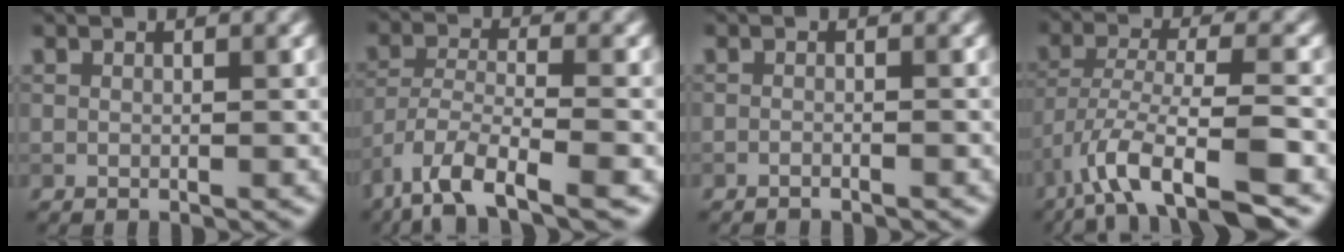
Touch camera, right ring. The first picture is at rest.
{"total": 8.0, "force": [-5.2, 2.4, 5.5], "torque": [-0.101, -0.008, -0.105]}
{"total": 0.7, "force": [-0.6, 0.1, 0.3], "torque": [-0.003, -0.001, -0.012]}
{"total": 7.5, "force": [-4.5, 2.1, 5.7], "torque": [-0.105, -0.001, -0.084]}